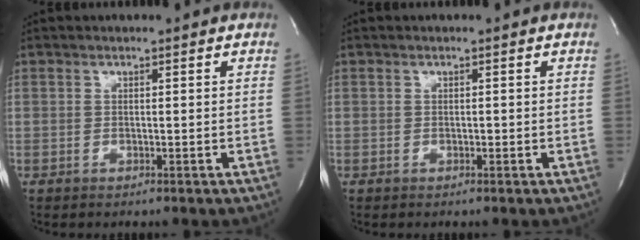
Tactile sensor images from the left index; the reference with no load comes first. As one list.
[{"total": 0.0}]